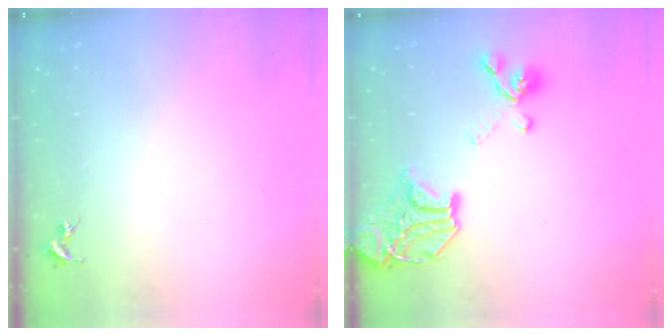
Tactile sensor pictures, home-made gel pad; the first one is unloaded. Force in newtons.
{"total": 18.3, "press": 18.1, "slide": 2.4}